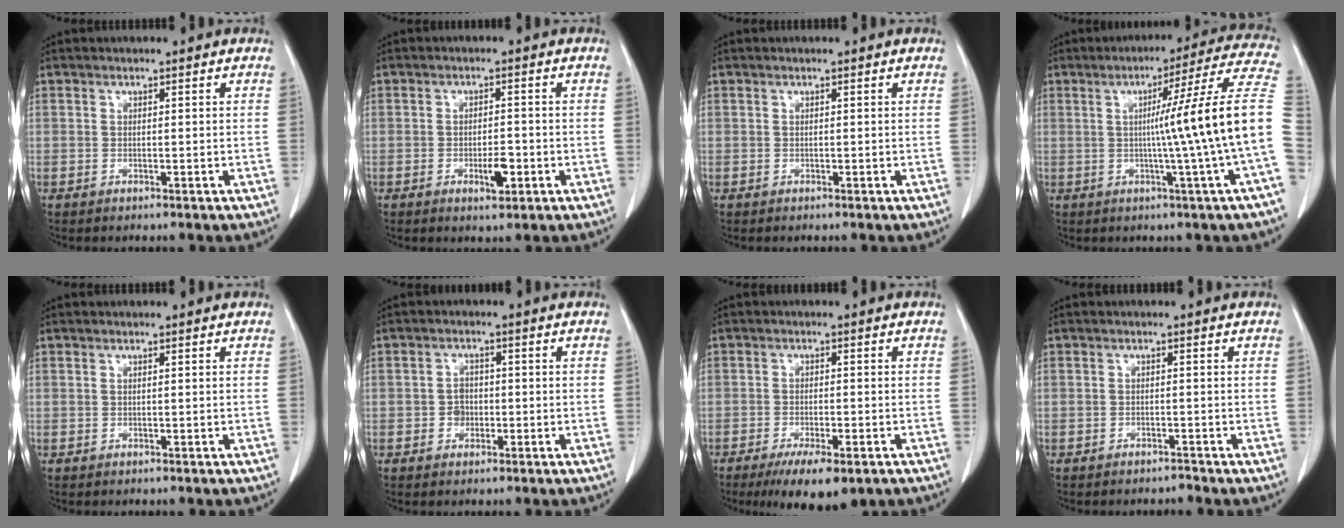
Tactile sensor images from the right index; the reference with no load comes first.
{"total": 3.5, "force": [-1.3, 1.2, 3.1], "torque": [-0.052, 0.000, -0.017]}
{"total": 0.0}
{"total": 15.5, "force": [-1.2, -3.3, 15.1], "torque": [-0.188, 0.003, -0.022]}
{"total": 0.0}
{"total": 2.4, "force": [-0.6, 2.0, 1.1], "torque": [-0.015, 0.006, -0.010]}
{"total": 8.6, "force": [-5.6, 2.1, 6.2], "torque": [-0.092, -0.017, -0.080]}
{"total": 1.0, "force": [-1.0, 0.1, -0.2], "torque": [0.009, -0.002, -0.014]}